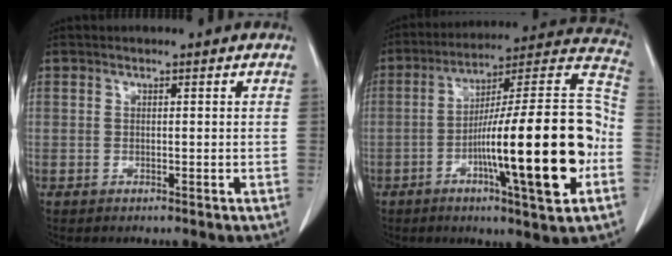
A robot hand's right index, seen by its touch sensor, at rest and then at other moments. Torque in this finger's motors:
{"motor_torque": [1.38, -0.25, 0.69, 0.16]}